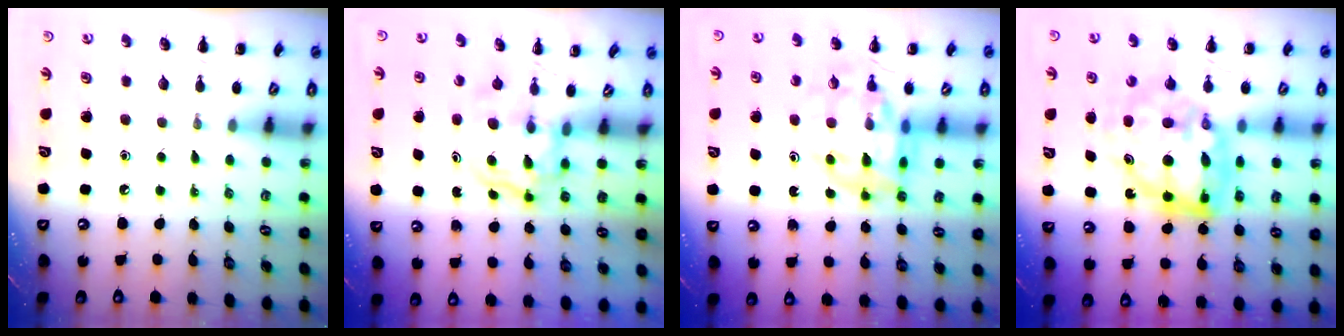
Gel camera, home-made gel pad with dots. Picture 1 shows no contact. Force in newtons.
{"total": 3.7, "press": 3.7, "slide": 0.4}
{"total": 14.2, "press": 13.8, "slide": 3.4}
{"total": 14.9, "press": 14.4, "slide": 3.8}